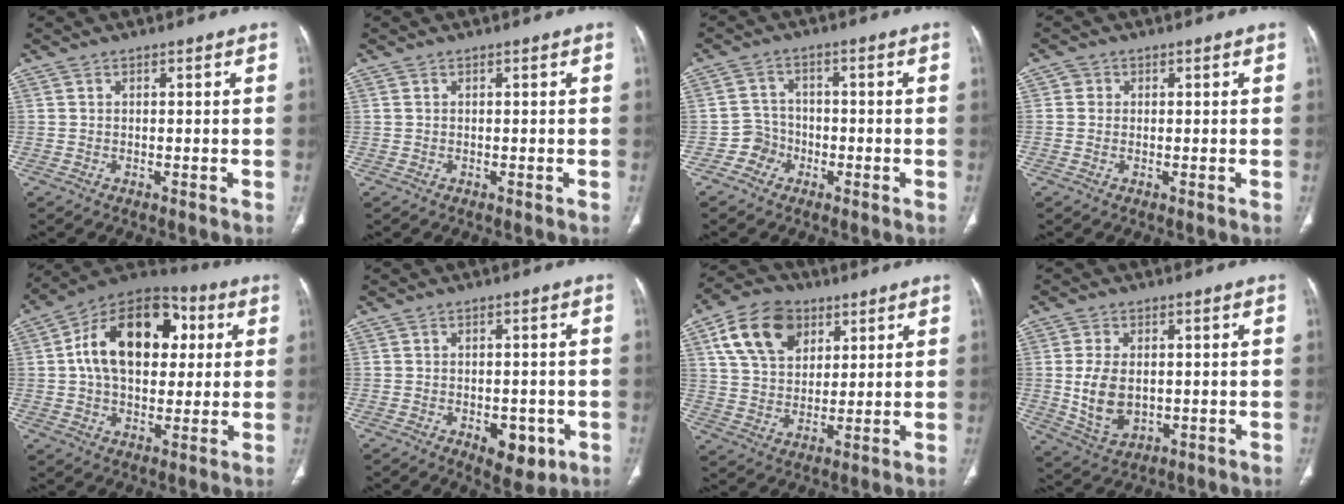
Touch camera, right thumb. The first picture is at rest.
{"total": 0.0}
{"total": 3.9, "force": [-2.0, 3.4, -0.1], "torque": [0.024, 0.017, -0.046]}
{"total": 1.4, "force": [0.2, 1.4, 0.3], "torque": [0.003, 0.003, 0.000]}
{"total": 20.8, "force": [4.1, 13.4, 15.4], "torque": [-0.221, 0.019, 0.058]}
{"total": 6.7, "force": [-2.4, 3.8, 5.0], "torque": [-0.044, 0.004, -0.019]}
{"total": 14.4, "force": [6.3, 10.0, 8.2], "torque": [-0.129, -0.010, 0.115]}
{"total": 9.0, "force": [0.0, 5.9, 6.8], "torque": [-0.120, -0.007, 0.014]}